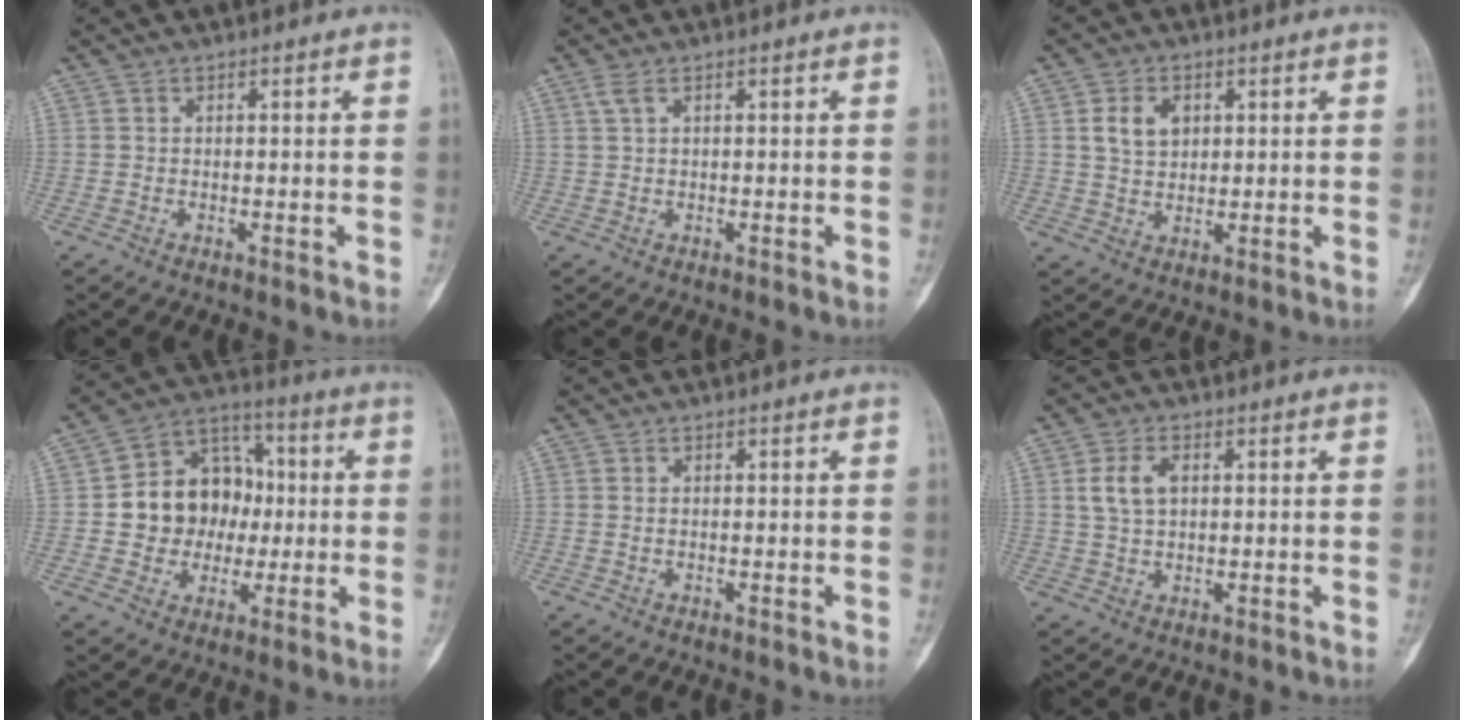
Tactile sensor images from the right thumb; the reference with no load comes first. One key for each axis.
{"total": 2.1, "fx": 1.0, "fy": 0.9, "fz": 1.7, "tx": -0.047, "ty": 0.010, "tz": 0.027}
{"total": 5.7, "fx": 1.8, "fy": 4.1, "fz": 3.5, "tx": -0.047, "ty": -0.007, "tz": 0.034}
{"total": 14.3, "fx": -0.1, "fy": 12.1, "fz": 7.7, "tx": -0.072, "ty": 0.032, "tz": -0.001}
{"total": 0.0}
{"total": 5.2, "fx": 1.3, "fy": 3.2, "fz": 3.9, "tx": -0.079, "ty": 0.003, "tz": 0.024}